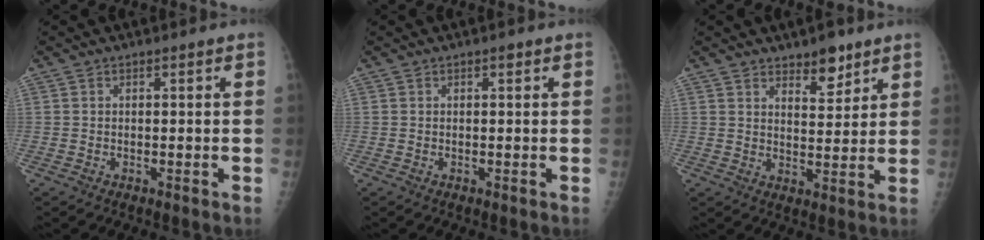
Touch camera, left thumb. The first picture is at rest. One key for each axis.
{"total": 0.7, "fx": 0.4, "fy": 0.3, "fz": 0.5, "tx": -0.005, "ty": 0.000, "tz": 0.004}
{"total": 6.1, "fx": 4.3, "fy": 2.6, "fz": 3.3, "tx": -0.026, "ty": -0.032, "tz": 0.067}